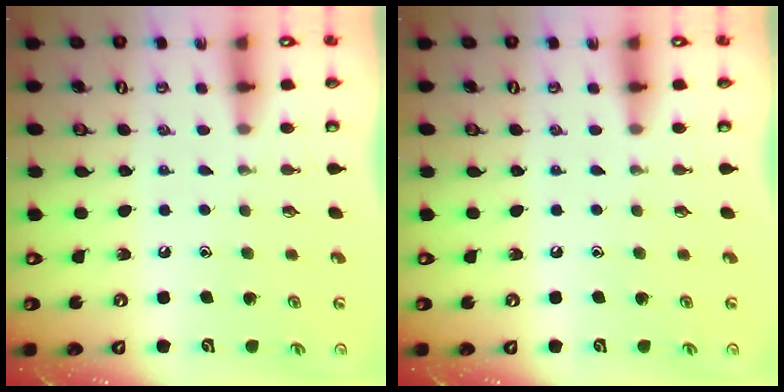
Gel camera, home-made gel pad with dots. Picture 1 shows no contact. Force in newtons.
{"total": 0.0}